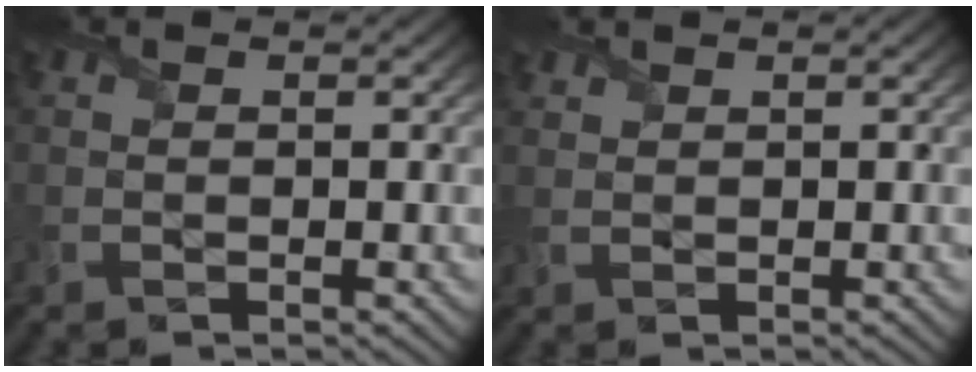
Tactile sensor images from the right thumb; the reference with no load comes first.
{"total": 1.3, "force": [1.1, 0.8, 0.0], "torque": [-0.007, 0.003, 0.021]}